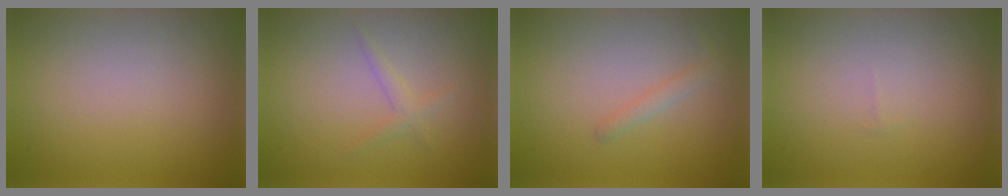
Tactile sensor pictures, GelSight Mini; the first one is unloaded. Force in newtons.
{"total": 1.1, "press": 1.1, "slide": 0.0}
{"total": 1.1, "press": 1.1, "slide": 0.0}
{"total": 0.0}